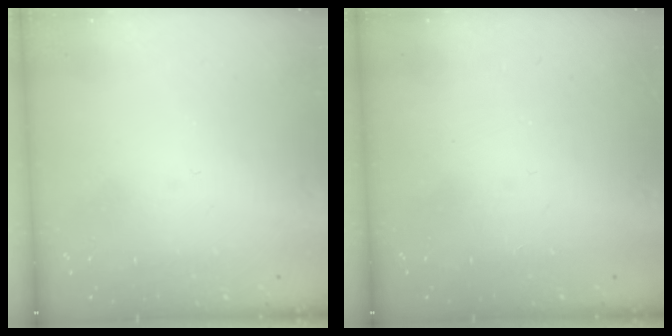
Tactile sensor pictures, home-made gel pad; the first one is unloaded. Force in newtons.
{"total": 2.8, "press": 2.8, "slide": 0.4}